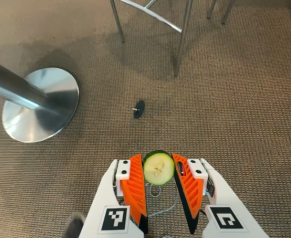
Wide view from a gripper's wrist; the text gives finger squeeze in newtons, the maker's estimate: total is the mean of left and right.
{"total": 8.2, "left": 8.1, "right": 8.4}